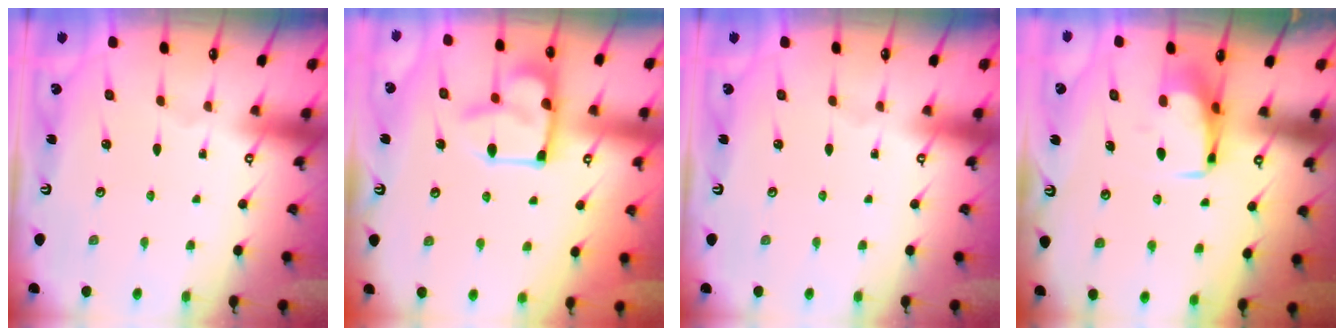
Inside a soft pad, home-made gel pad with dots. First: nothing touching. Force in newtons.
{"total": 13.6, "press": 13.5, "slide": 1.1}
{"total": 0.0}
{"total": 5.7, "press": 5.6, "slide": 0.7}